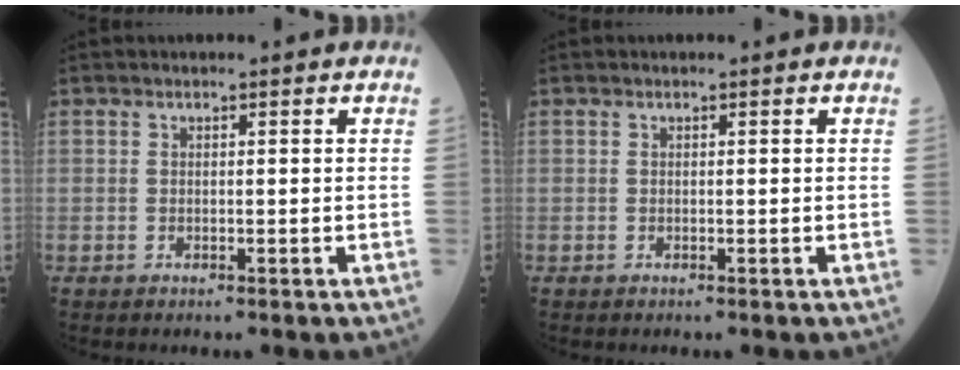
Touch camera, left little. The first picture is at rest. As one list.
[{"total": 0.0}]